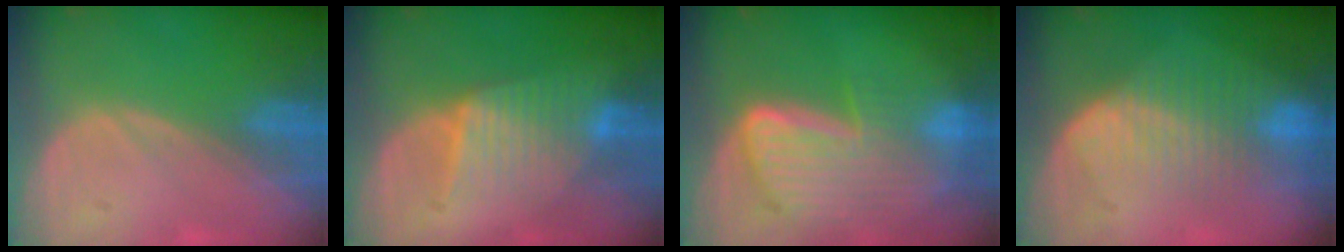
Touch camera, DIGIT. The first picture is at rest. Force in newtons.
{"total": 6.5, "press": 6.4, "slide": 1.0}
{"total": 9.8, "press": 8.2, "slide": 5.3}
{"total": 8.2, "press": 7.5, "slide": 3.5}